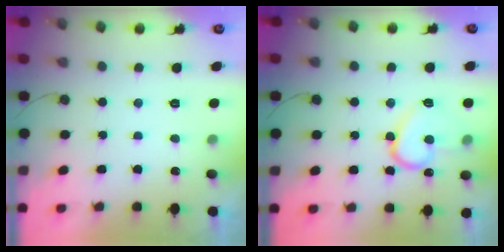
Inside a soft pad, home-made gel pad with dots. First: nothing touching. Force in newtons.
{"total": 13.7, "press": 13.6, "slide": 1.4}